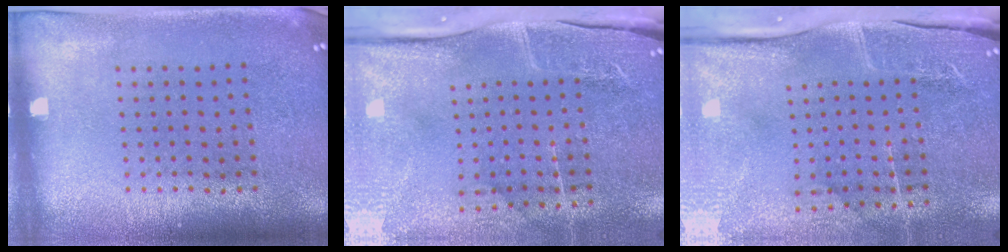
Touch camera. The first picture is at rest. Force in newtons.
{"total": 4.8, "press": 3.9, "slide": 2.8}
{"total": 4.8, "press": 3.9, "slide": 2.8}